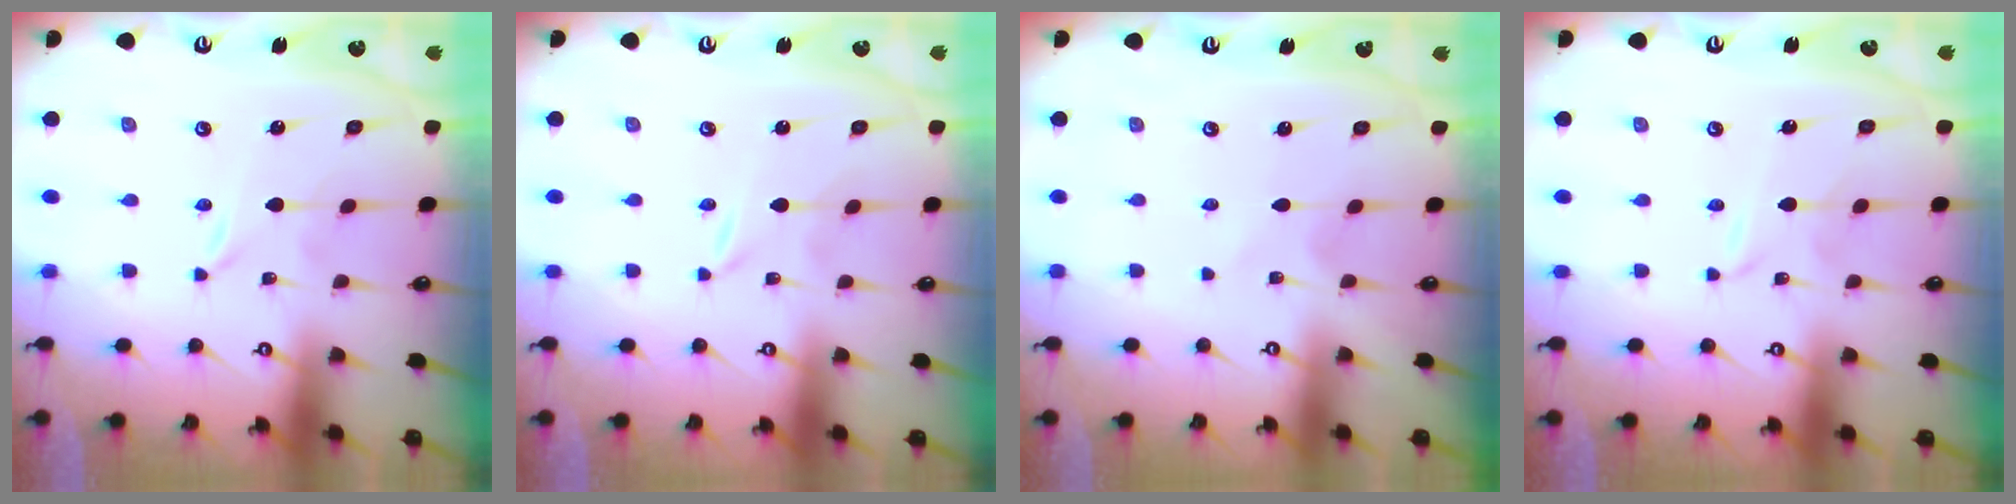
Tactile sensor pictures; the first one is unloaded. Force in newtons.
{"total": 0.0}
{"total": 1.3, "press": 1.3, "slide": 0.1}
{"total": 0.9, "press": 0.9, "slide": 0.2}